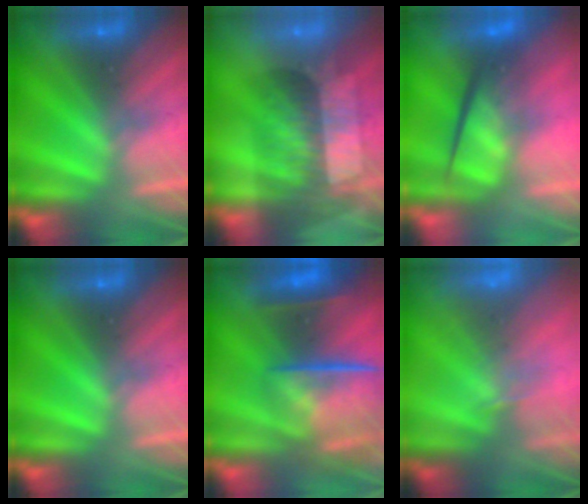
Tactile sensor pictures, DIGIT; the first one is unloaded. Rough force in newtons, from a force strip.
{"total": 3.3}
{"total": 7.2}
{"total": 0.0}
{"total": 7.4}
{"total": 5.5}